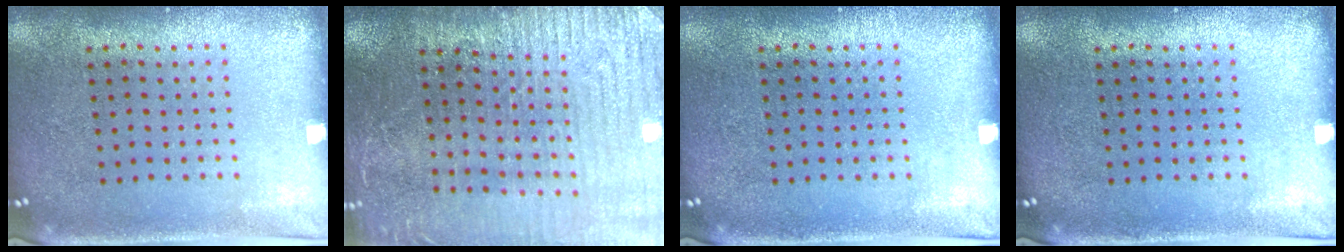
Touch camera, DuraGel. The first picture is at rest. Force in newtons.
{"total": 3.2, "press": 3.2, "slide": 0.1}
{"total": 0.0}
{"total": 0.0}